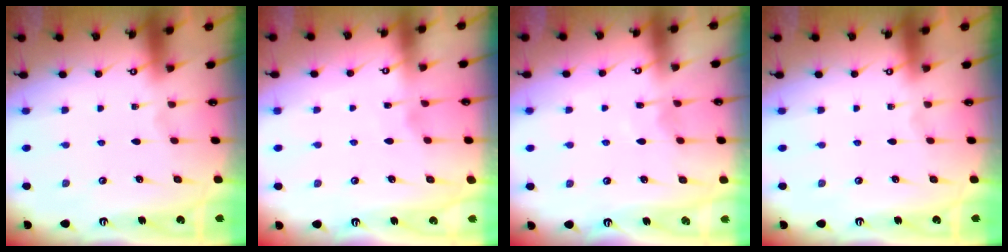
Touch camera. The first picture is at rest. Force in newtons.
{"total": 1.8, "press": 1.8, "slide": 0.3}
{"total": 4.9, "press": 4.8, "slide": 0.5}
{"total": 0.0}